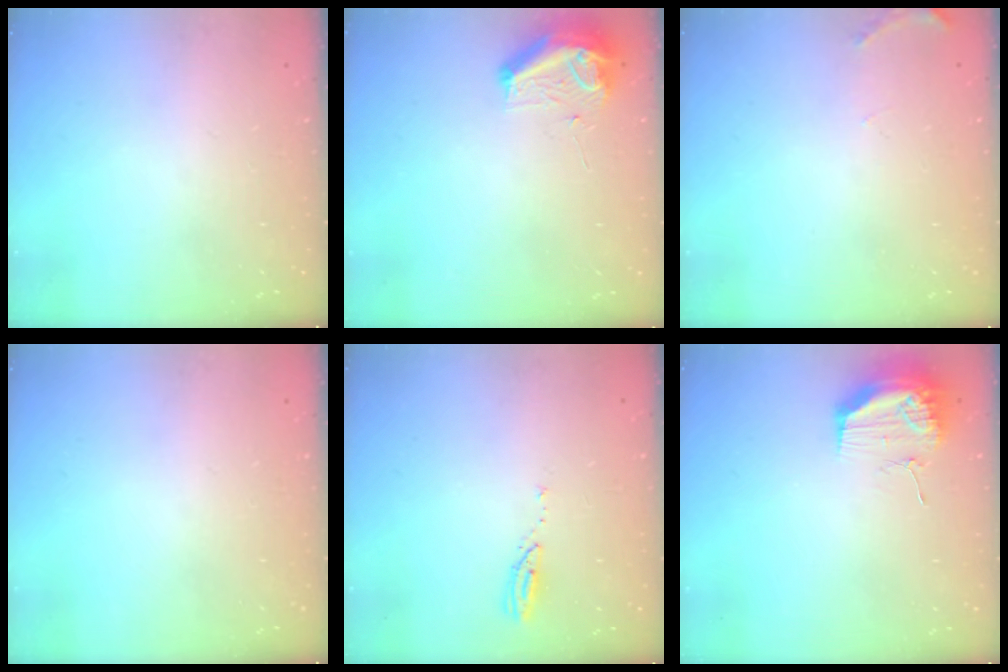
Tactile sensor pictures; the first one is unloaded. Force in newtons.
{"total": 9.0, "press": 8.9, "slide": 1.1}
{"total": 5.6, "press": 5.4, "slide": 1.3}
{"total": 0.0}
{"total": 3.0, "press": 2.9, "slide": 0.3}
{"total": 17.9, "press": 13.8, "slide": 11.4}